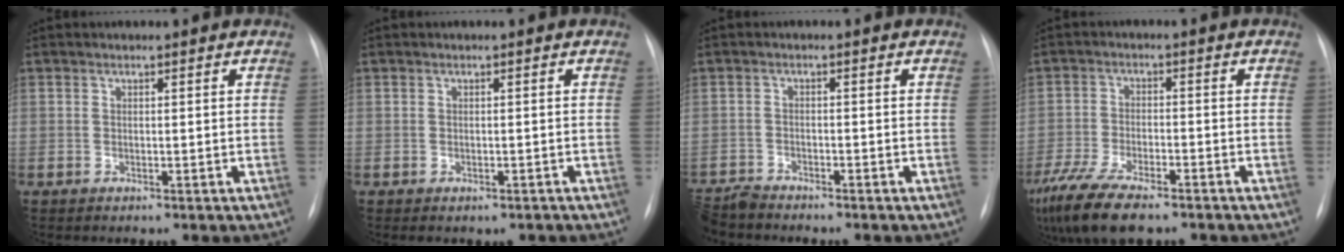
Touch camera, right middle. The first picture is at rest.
{"total": 2.0, "force": [-1.5, 1.0, 0.8], "torque": [-0.008, 0.000, -0.013]}
{"total": 4.4, "force": [-4.4, 0.4, 0.2], "torque": [0.001, -0.018, -0.084]}
{"total": 12.9, "force": [-9.5, 3.9, 7.9], "torque": [-0.160, -0.024, -0.162]}